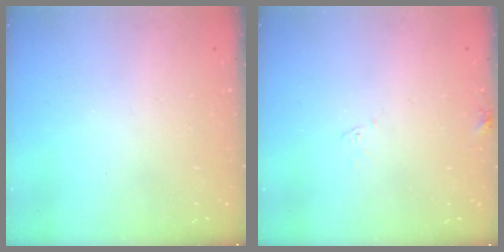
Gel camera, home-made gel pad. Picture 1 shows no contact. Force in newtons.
{"total": 5.1, "press": 5.1, "slide": 0.4}